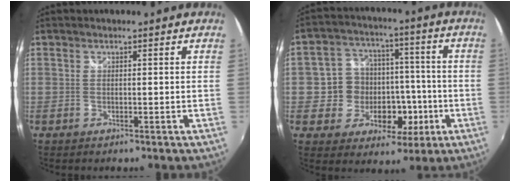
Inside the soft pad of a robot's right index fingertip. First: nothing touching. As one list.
[{"total": 11.9, "force": [-2.4, 10.9, 4.1], "torque": [-0.089, 0.035, -0.028]}]